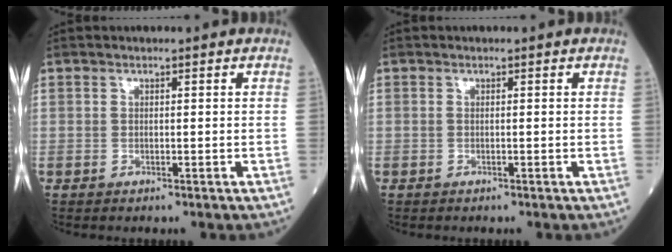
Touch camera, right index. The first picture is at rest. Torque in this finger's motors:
{"motor_torque": [0.11, -0.07, -0.03, -0.01]}